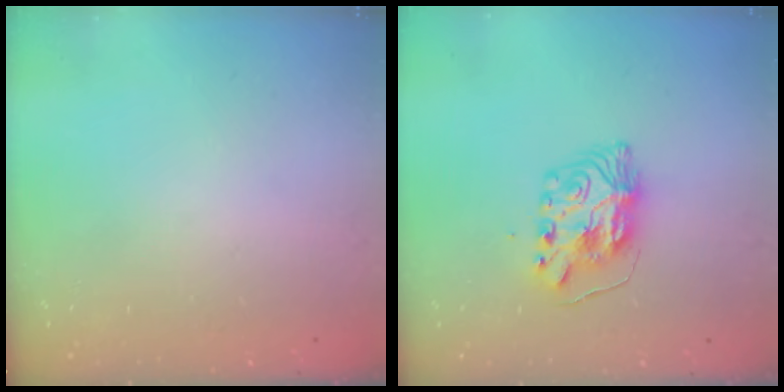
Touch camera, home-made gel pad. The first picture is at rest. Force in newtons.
{"total": 8.1, "press": 8.1, "slide": 0.9}